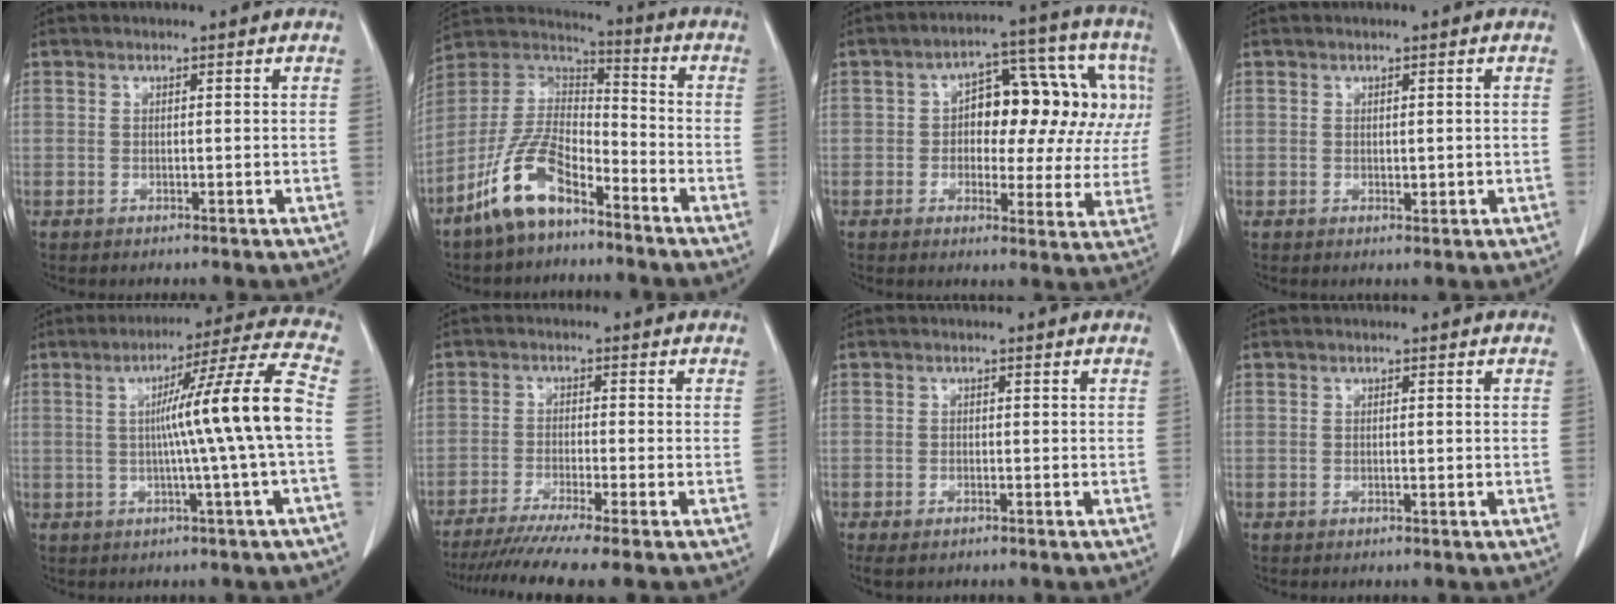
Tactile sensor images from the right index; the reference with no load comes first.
{"total": 12.3, "force": [-8.1, 4.7, 8.0], "torque": [-0.175, 0.010, -0.160]}
{"total": 14.9, "force": [2.3, 7.4, 12.7], "torque": [-0.147, 0.050, 0.030]}
{"total": 1.1, "force": [0.0, 0.6, 0.9], "torque": [-0.014, -0.003, 0.003]}
{"total": 12.8, "force": [-0.5, -2.4, 12.5], "torque": [-0.185, 0.008, -0.006]}
{"total": 9.3, "force": [-7.6, -1.5, 5.1], "torque": [-0.070, -0.027, -0.121]}
{"total": 2.2, "force": [-1.6, 0.8, 1.2], "torque": [-0.022, -0.005, -0.021]}
{"total": 0.0}